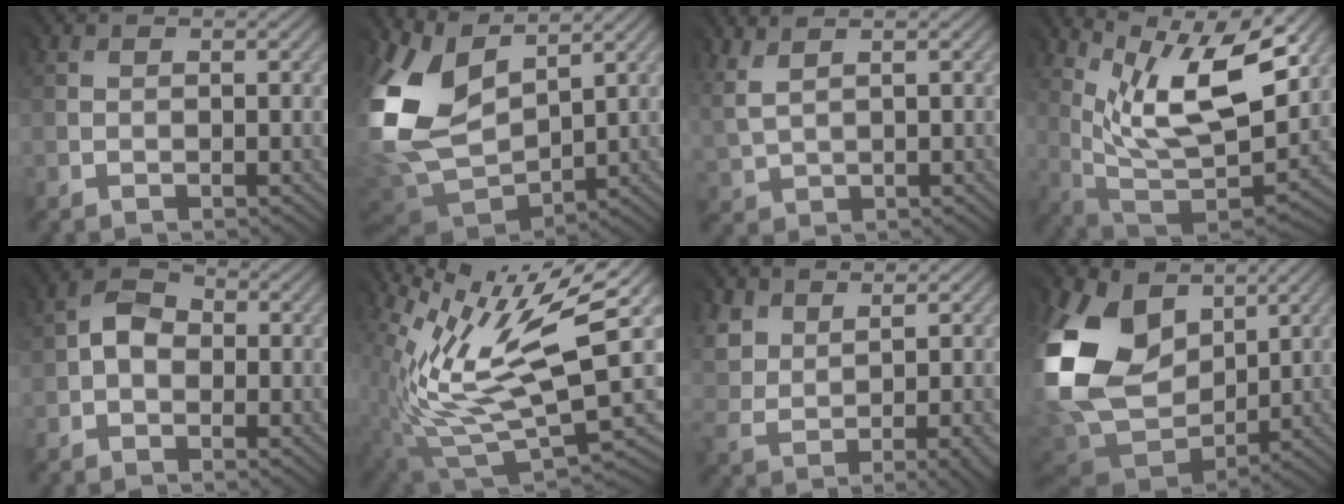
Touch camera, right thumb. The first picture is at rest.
{"total": 12.4, "force": [4.5, 8.5, 7.8], "torque": [-0.226, 0.008, 0.086]}
{"total": 3.4, "force": [3.0, 1.2, 1.0], "torque": [-0.042, 0.008, 0.067]}
{"total": 12.0, "force": [7.4, 3.5, 8.8], "torque": [-0.176, -0.014, 0.146]}
{"total": 4.4, "force": [-0.2, 3.5, 2.8], "torque": [-0.049, 0.014, -0.013]}
{"total": 10.2, "force": [3.3, 2.5, 9.3], "torque": [-0.177, -0.003, 0.069]}
{"total": 4.6, "force": [3.5, 1.8, 2.4], "torque": [-0.051, 0.001, 0.071]}
{"total": 16.7, "force": [4.7, 13.2, 9.2], "torque": [-0.232, -0.008, 0.122]}